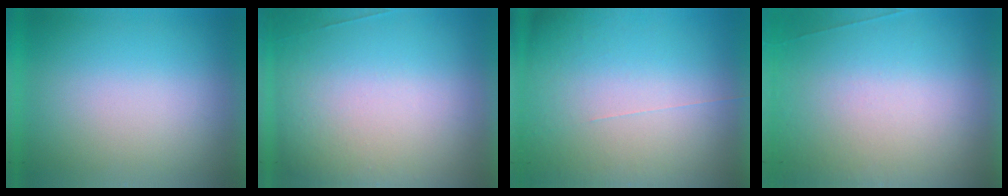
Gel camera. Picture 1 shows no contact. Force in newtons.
{"total": 1.7}
{"total": 5.6}
{"total": 6.8}